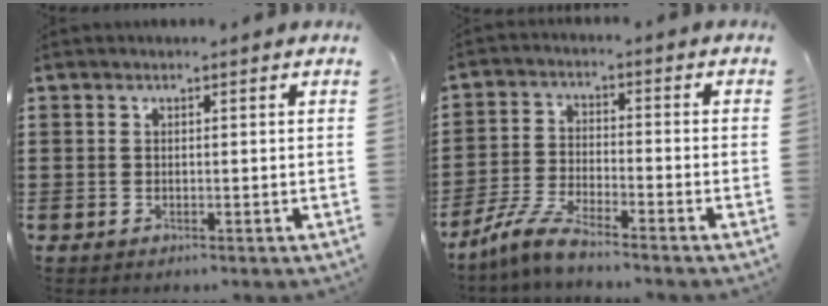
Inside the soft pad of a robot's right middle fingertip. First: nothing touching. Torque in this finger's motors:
{"motor_torque": [1.60, -0.54, 0.12, 0.13]}